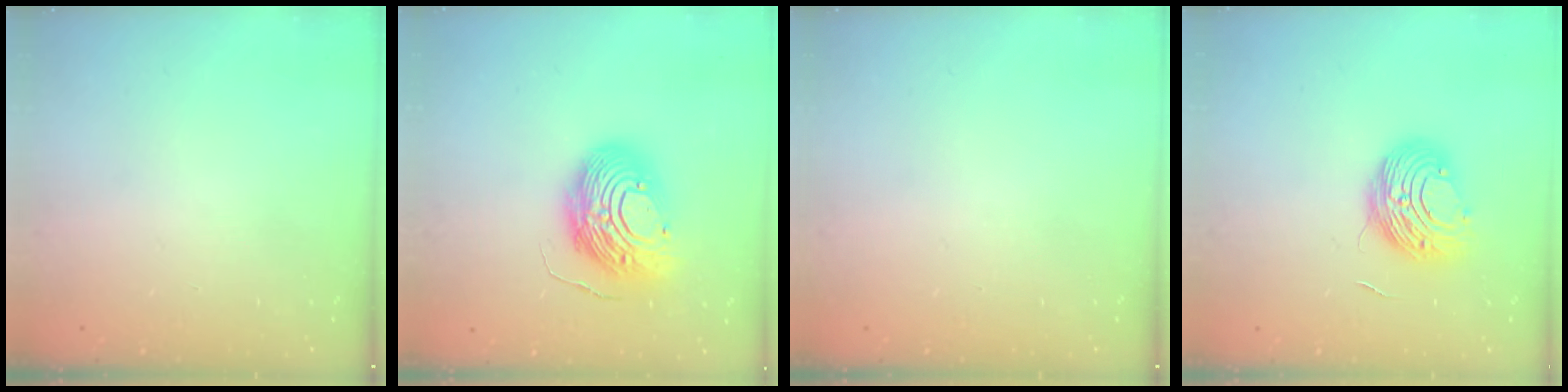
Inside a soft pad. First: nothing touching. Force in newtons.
{"total": 14.5, "press": 14.4, "slide": 1.5}
{"total": 0.0}
{"total": 9.3, "press": 9.3, "slide": 0.4}